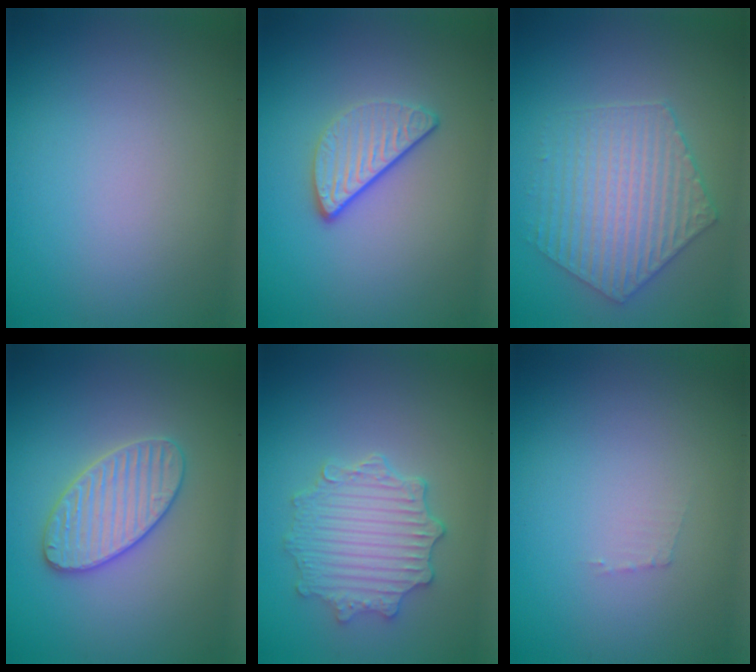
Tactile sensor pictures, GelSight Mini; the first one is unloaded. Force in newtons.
{"total": 2.9, "press": 2.4, "slide": 1.7}
{"total": 4.5, "press": 4.1, "slide": 2.0}
{"total": 3.5, "press": 3.5, "slide": 0.6}
{"total": 4.7, "press": 3.9, "slide": 2.5}
{"total": 0.7, "press": 0.7, "slide": 0.1}